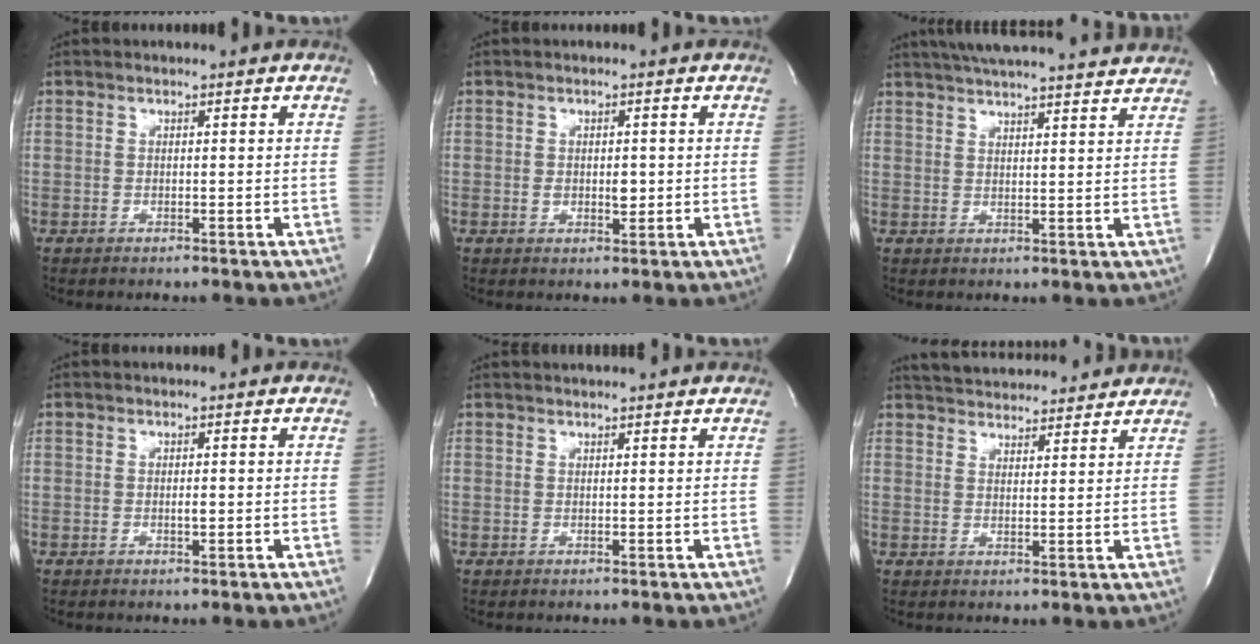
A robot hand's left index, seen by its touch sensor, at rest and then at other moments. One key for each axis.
{"total": 2.5, "fx": -0.1, "fy": 1.4, "fz": 2.0, "tx": -0.032, "ty": -0.002, "tz": 0.003}
{"total": 19.7, "fx": 18.0, "fy": 1.7, "fz": 7.8, "tx": -0.131, "ty": 0.025, "tz": 0.241}
{"total": 0.9, "fx": -0.1, "fy": 0.2, "fz": 0.8, "tx": -0.017, "ty": -0.001, "tz": -0.001}
{"total": 5.2, "fx": 4.9, "fy": 0.1, "fz": 1.6, "tx": -0.023, "ty": 0.026, "tz": 0.056}
{"total": 13.9, "fx": 13.0, "fy": 2.8, "fz": 3.8, "tx": -0.058, "ty": 0.029, "tz": 0.186}